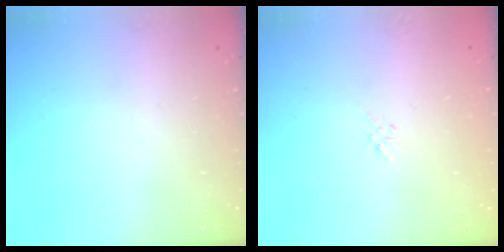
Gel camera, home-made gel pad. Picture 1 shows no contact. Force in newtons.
{"total": 1.3, "press": 1.2, "slide": 0.5}